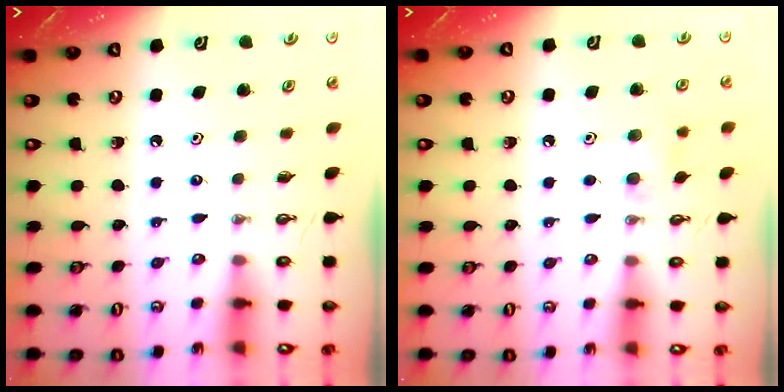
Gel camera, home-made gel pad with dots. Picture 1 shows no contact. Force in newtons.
{"total": 6.9, "press": 6.7, "slide": 1.3}